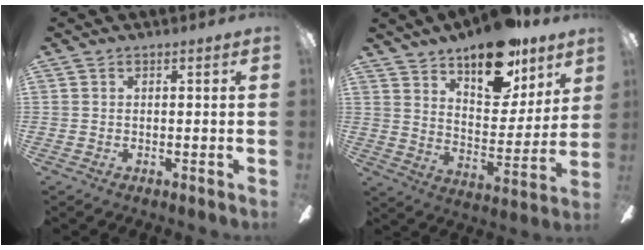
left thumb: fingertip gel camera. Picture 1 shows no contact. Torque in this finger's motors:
{"motor_torque": [0.58, 0.66, 1.37, -1.40, 0.08]}